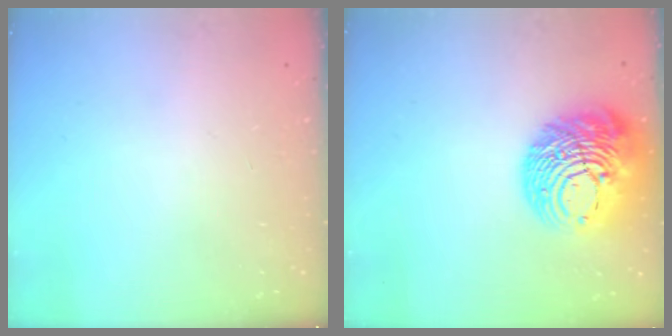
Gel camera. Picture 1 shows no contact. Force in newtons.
{"total": 18.4, "press": 18.2, "slide": 2.1}